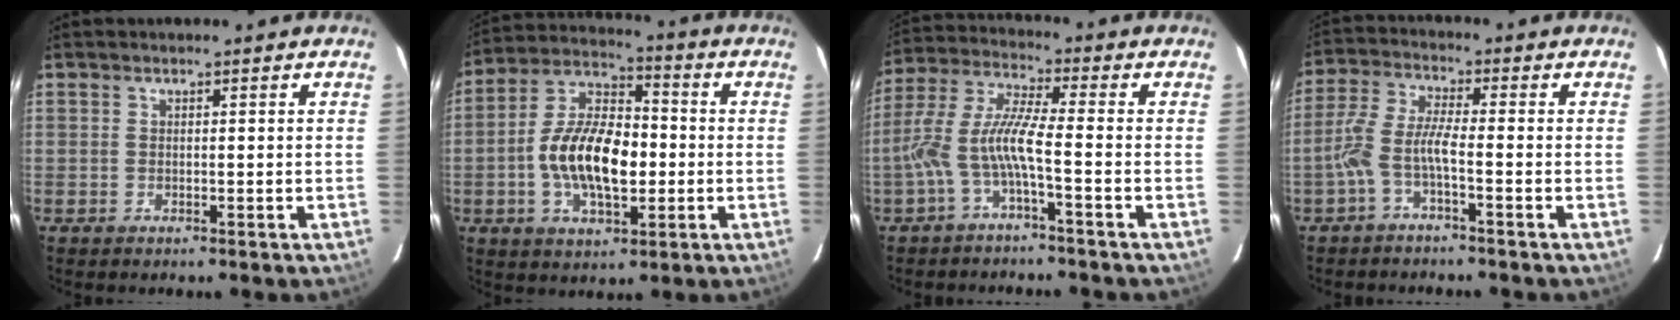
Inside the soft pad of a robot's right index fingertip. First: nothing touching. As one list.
[{"total": 15.0, "force": [-2.3, 7.3, 12.9], "torque": [-0.247, 0.014, -0.044]}, {"total": 8.5, "force": [-3.3, 0.4, 7.8], "torque": [-0.182, 0.009, -0.065]}, {"total": 5.5, "force": [-2.5, 0.7, 4.9], "torque": [-0.119, 0.010, -0.050]}]